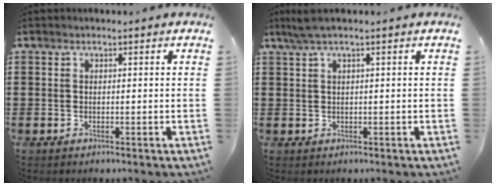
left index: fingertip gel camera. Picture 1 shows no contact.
{"total": 1.7, "force": [0.7, -0.1, 1.6], "torque": [-0.030, -0.001, 0.012]}